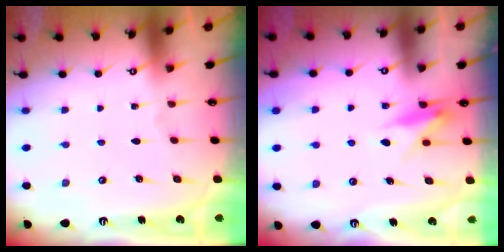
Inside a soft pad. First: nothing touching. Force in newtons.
{"total": 10.0, "press": 10.0, "slide": 0.7}